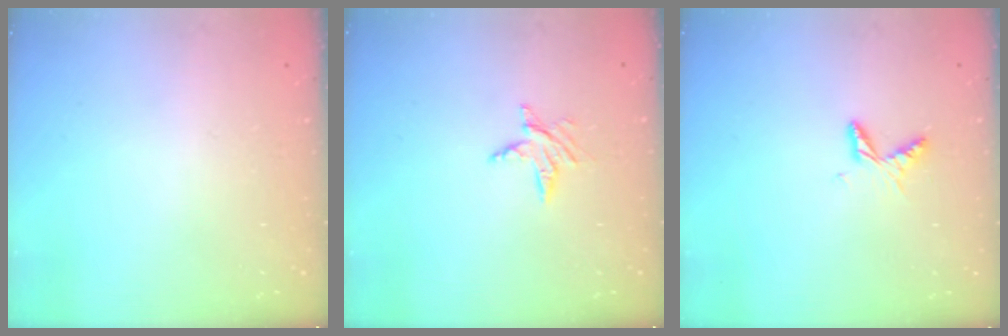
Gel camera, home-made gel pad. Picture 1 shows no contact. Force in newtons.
{"total": 6.0, "press": 5.9, "slide": 0.6}
{"total": 5.6, "press": 5.6, "slide": 0.5}